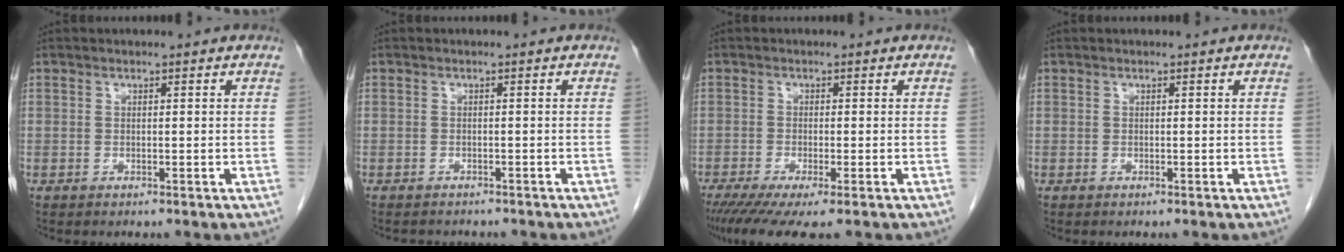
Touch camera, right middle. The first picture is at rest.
{"total": 4.6, "force": [-4.0, 1.7, 1.5], "torque": [-0.021, -0.001, -0.044]}
{"total": 7.3, "force": [-5.1, 0.8, 5.1], "torque": [-0.076, -0.017, -0.085]}
{"total": 0.0}